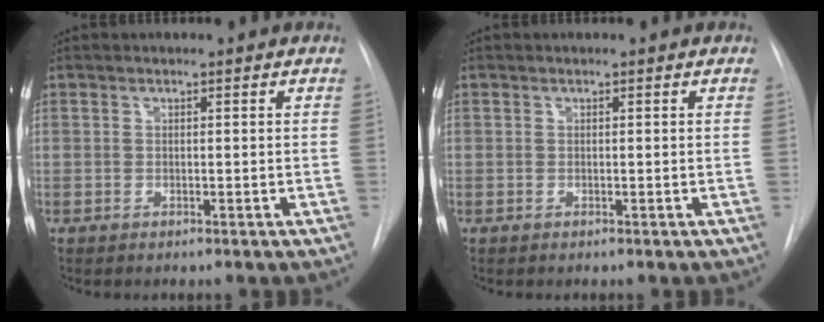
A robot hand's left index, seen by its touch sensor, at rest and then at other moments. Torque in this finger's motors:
{"motor_torque": [-0.05, 0.05, 0.01, 0.00]}